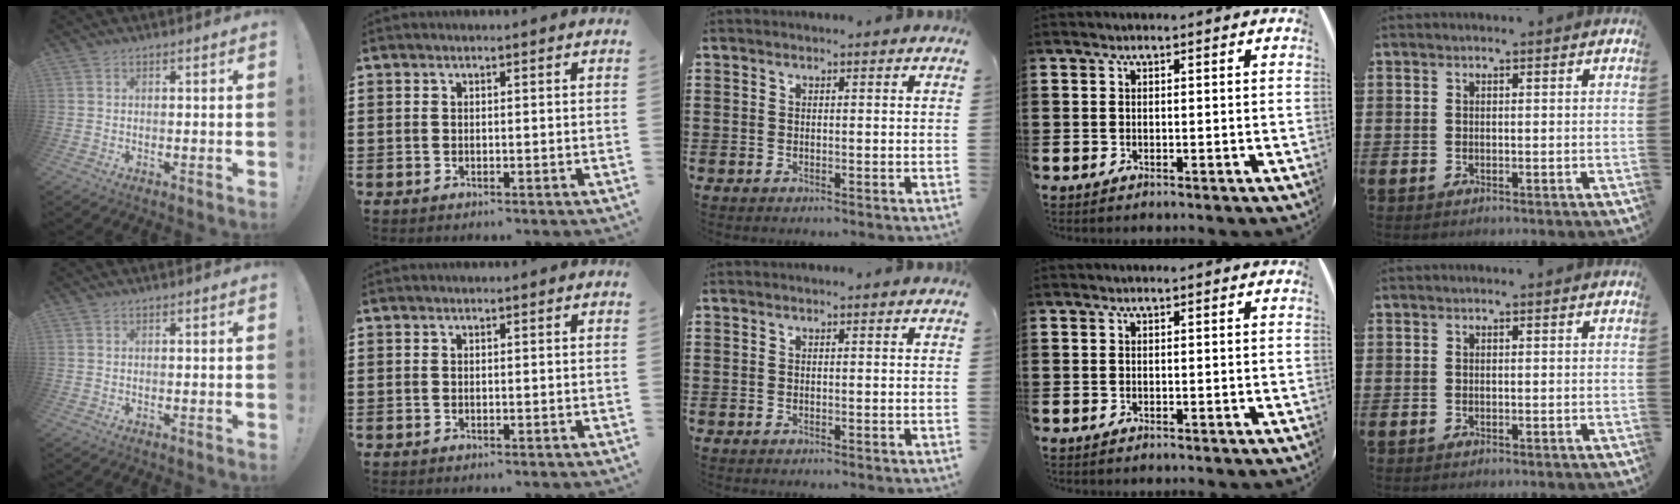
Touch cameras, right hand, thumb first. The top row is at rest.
{}